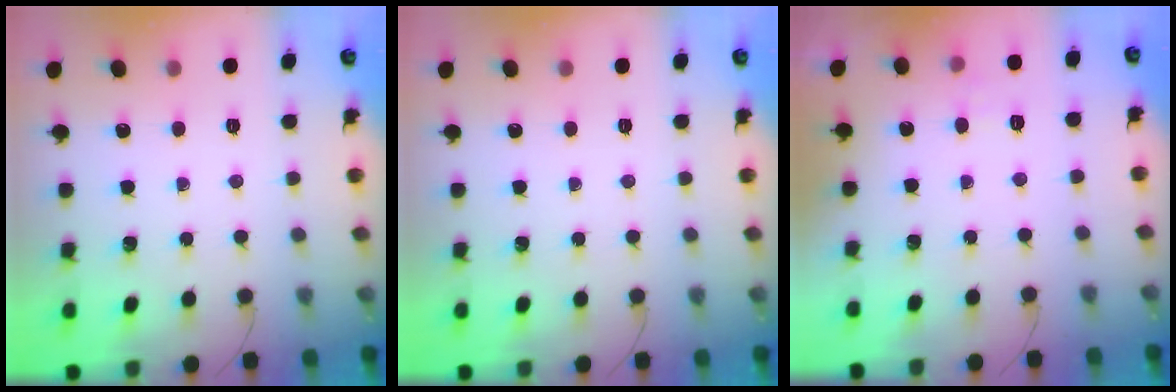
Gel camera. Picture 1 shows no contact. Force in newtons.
{"total": 0.0}
{"total": 2.8, "press": 2.5, "slide": 1.3}